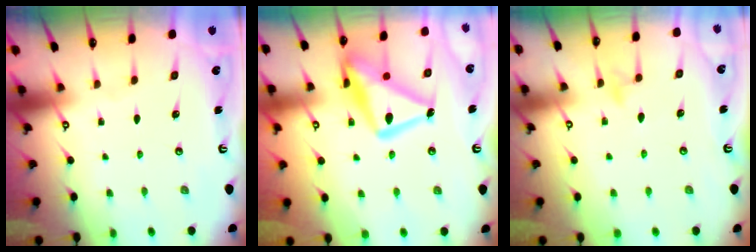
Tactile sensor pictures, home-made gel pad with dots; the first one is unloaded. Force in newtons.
{"total": 18.8, "press": 18.7, "slide": 1.6}
{"total": 8.5, "press": 8.5, "slide": 0.8}